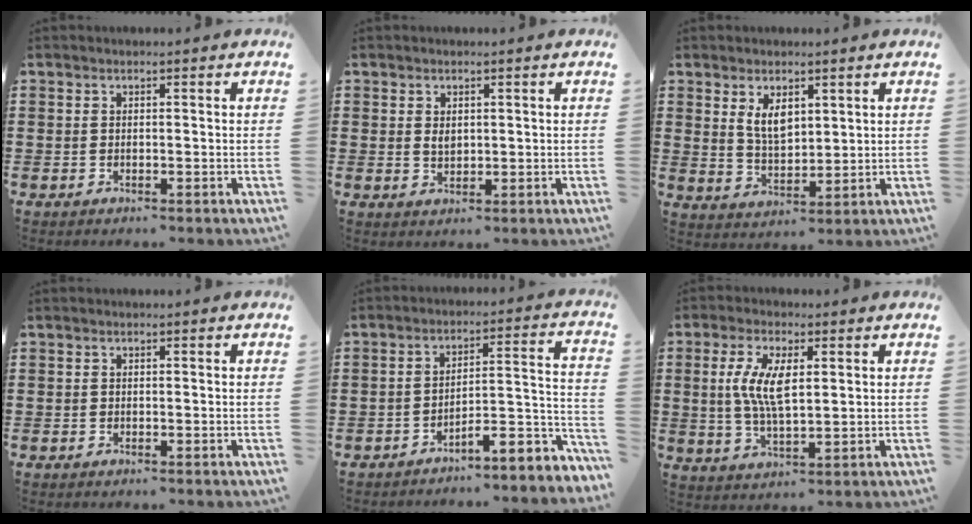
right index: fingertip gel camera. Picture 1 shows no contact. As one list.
[{"total": 1.8, "force": [0.7, 1.2, 1.2], "torque": [-0.027, 0.004, 0.013]}, {"total": 4.7, "force": [2.2, 2.4, 3.3], "torque": [-0.065, 0.001, 0.038]}, {"total": 0.0}, {"total": 5.9, "force": [-4.9, 0.8, 3.1], "torque": [-0.049, -0.014, -0.095]}, {"total": 7.3, "force": [1.3, 2.8, 6.6], "torque": [-0.147, 0.002, 0.018]}]